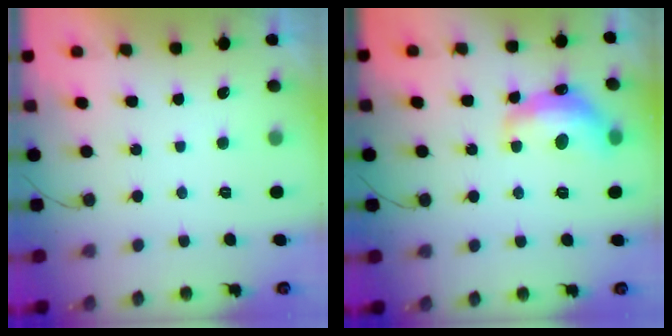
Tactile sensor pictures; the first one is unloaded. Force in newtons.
{"total": 16.3, "press": 16.3, "slide": 1.0}